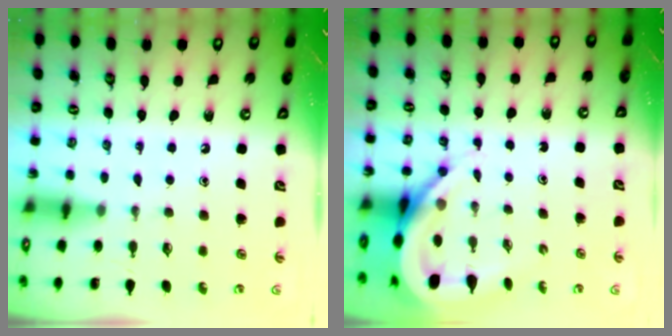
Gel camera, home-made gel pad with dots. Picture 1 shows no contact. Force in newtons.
{"total": 9.2, "press": 9.2, "slide": 1.2}